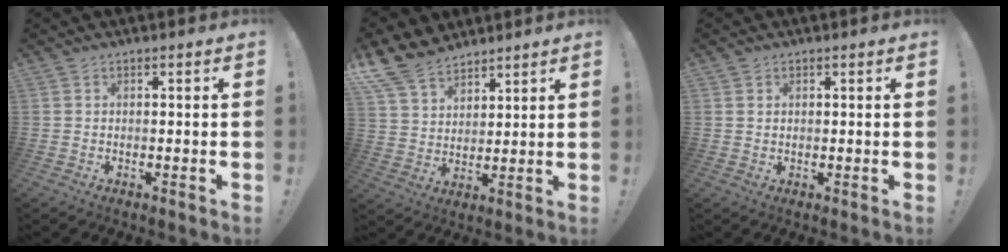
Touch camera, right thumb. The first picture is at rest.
{"total": 12.4, "force": [9.7, 6.5, 4.2], "torque": [-0.085, -0.063, 0.189]}
{"total": 1.2, "force": [0.7, 1.0, 0.3], "torque": [0.003, -0.001, 0.011]}